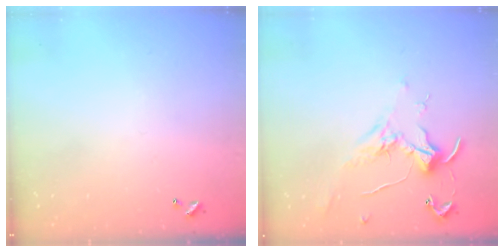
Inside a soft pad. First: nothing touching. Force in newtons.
{"total": 0.7, "press": 0.3, "slide": 0.7}